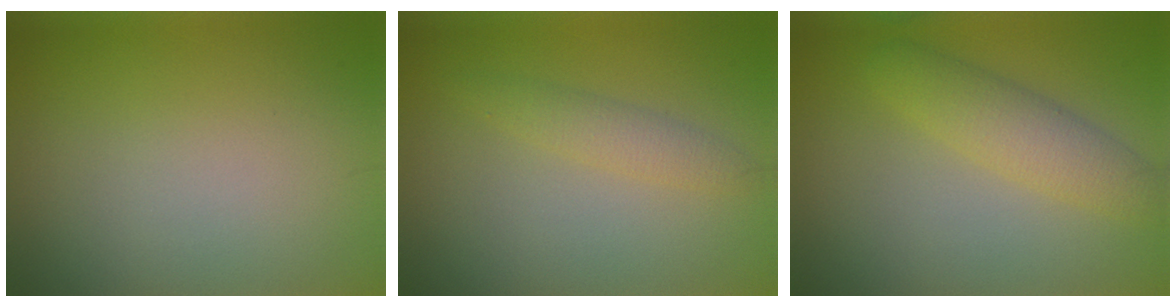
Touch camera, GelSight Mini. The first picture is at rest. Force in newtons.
{"total": 2.0, "press": 2.0, "slide": 0.1}
{"total": 3.7, "press": 3.6, "slide": 0.2}